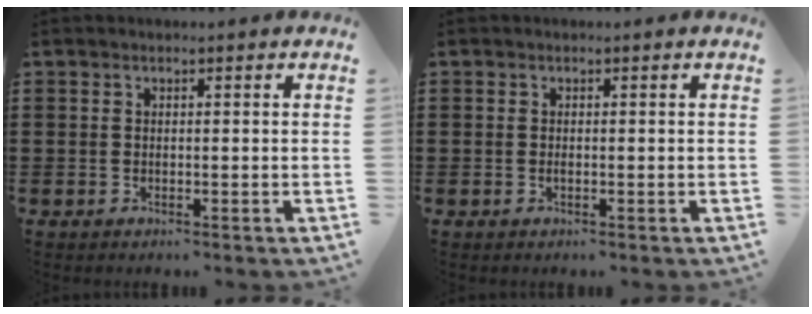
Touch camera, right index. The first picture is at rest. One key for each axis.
{"total": 0.8, "fx": -0.2, "fy": 0.1, "fz": 0.8, "tx": -0.016, "ty": -0.006, "tz": -0.002}